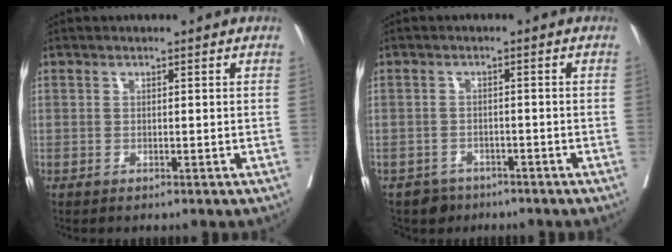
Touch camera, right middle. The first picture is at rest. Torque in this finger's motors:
{"motor_torque": [0.05, -0.06, 0.00, 0.00]}